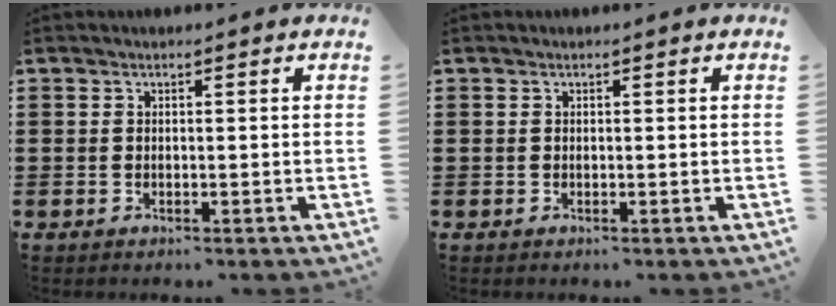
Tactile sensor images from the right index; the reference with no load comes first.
{"total": 0.0}